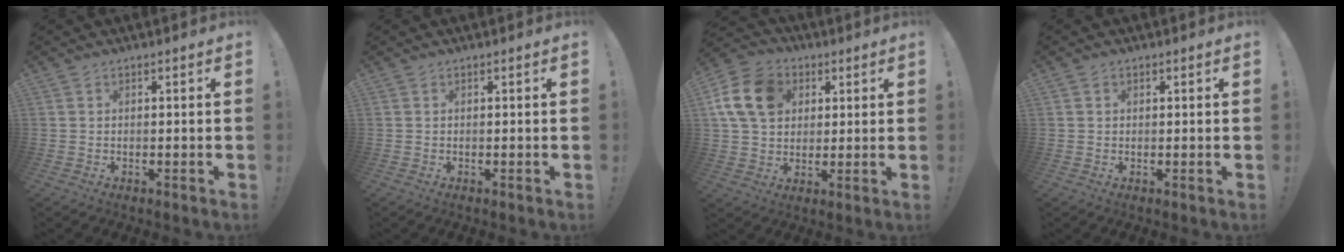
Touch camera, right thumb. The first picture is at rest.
{"total": 0.0}
{"total": 15.4, "force": [5.0, 12.1, 8.2], "torque": [-0.137, -0.004, 0.103]}
{"total": 0.7, "force": [0.4, 0.6, 0.2], "torque": [0.004, -0.001, 0.006]}